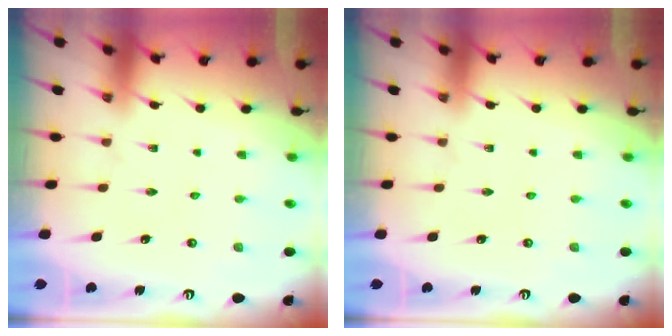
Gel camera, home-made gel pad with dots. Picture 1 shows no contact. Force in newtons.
{"total": 0.0}